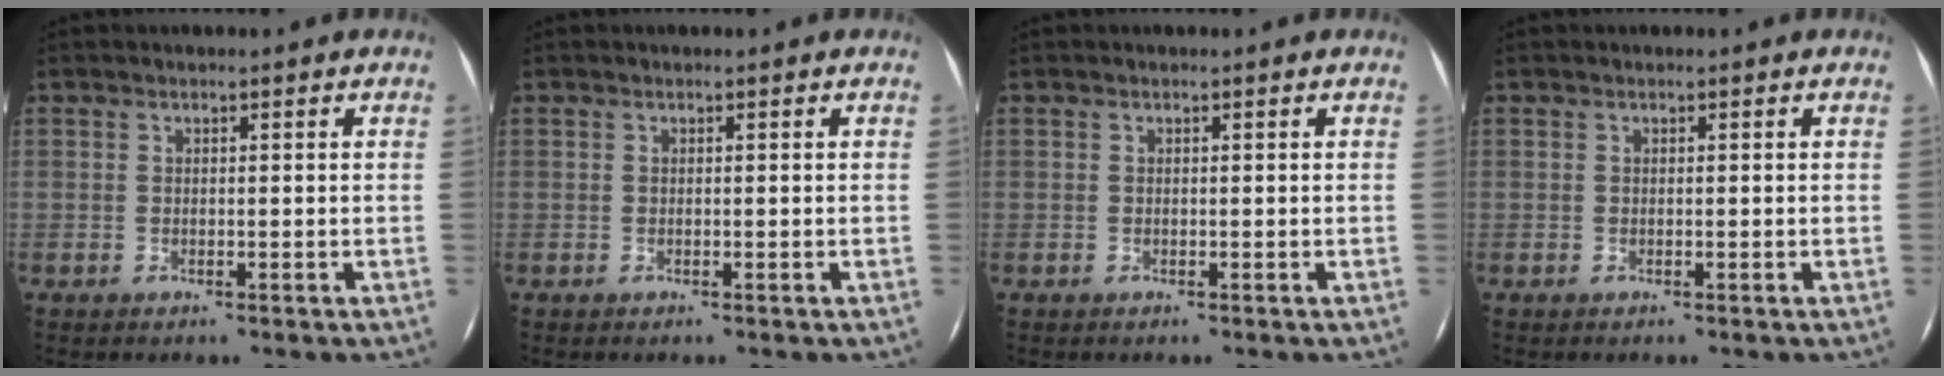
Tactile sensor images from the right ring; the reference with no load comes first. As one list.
[{"total": 0.0}, {"total": 0.0}, {"total": 0.0}]